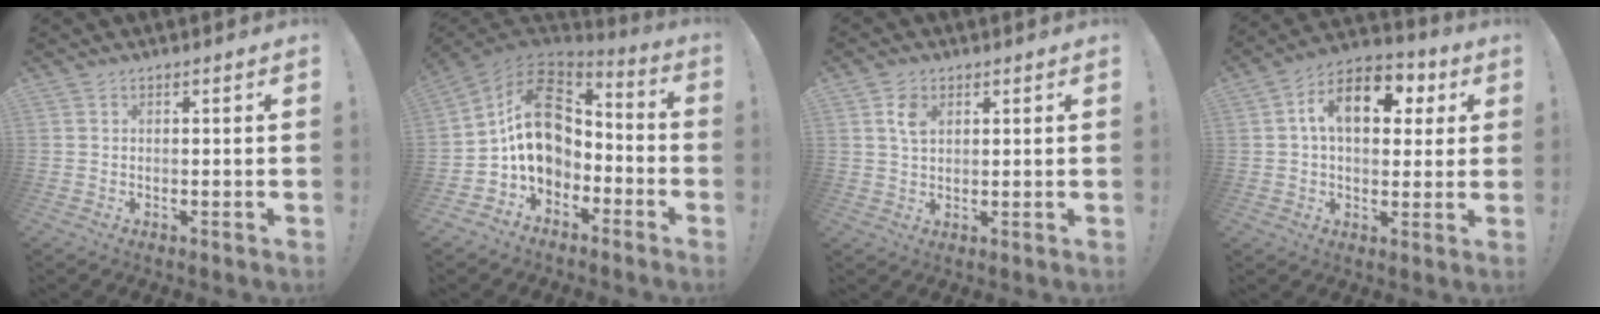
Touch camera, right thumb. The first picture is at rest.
{"total": 16.6, "force": [2.2, 12.4, 10.8], "torque": [-0.175, 0.007, 0.046]}
{"total": 4.5, "force": [1.9, 2.9, 2.9], "torque": [-0.046, -0.001, 0.033]}
{"total": 14.7, "force": [4.1, 9.0, 11.0], "torque": [-0.172, 0.007, 0.072]}